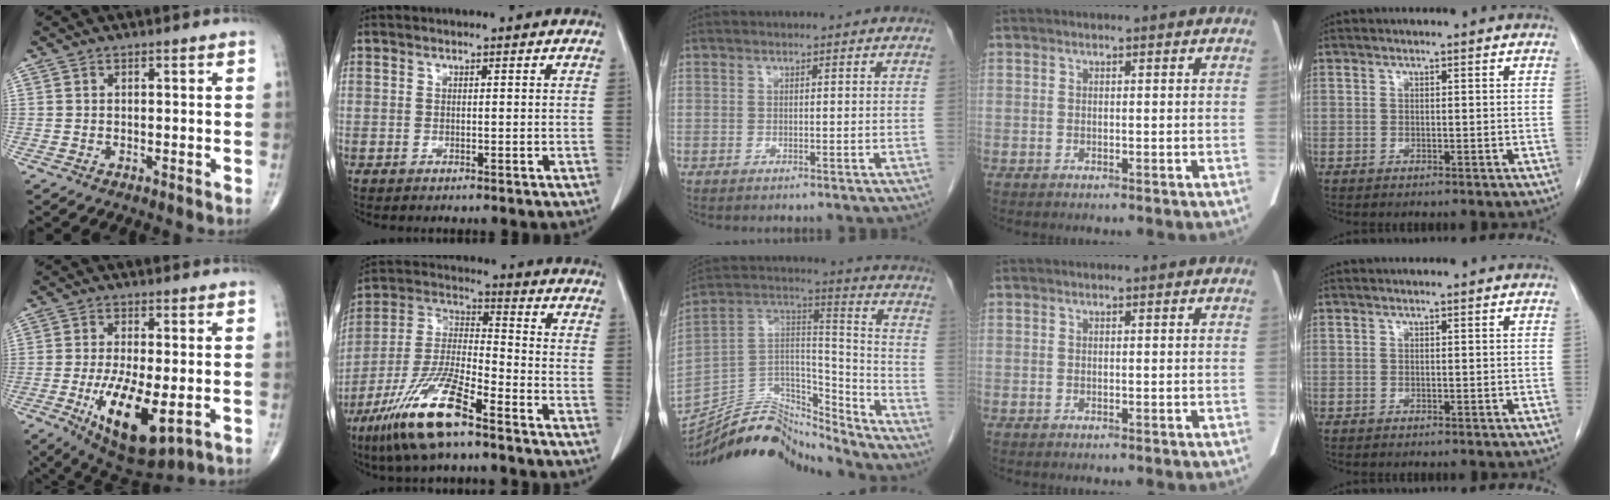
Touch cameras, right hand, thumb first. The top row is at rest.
{"thumb": {"total": 14.6, "force": [-4.4, 5.5, 12.8], "torque": [-0.224, -0.014, -0.059]}, "index": {"total": 14.5, "force": [-9.3, 2.6, 10.8], "torque": [-0.230, -0.020, -0.177]}, "middle": {"total": 16.9, "force": [-16.4, 3.2, 2.7], "torque": [-0.042, 0.060, -0.284]}}